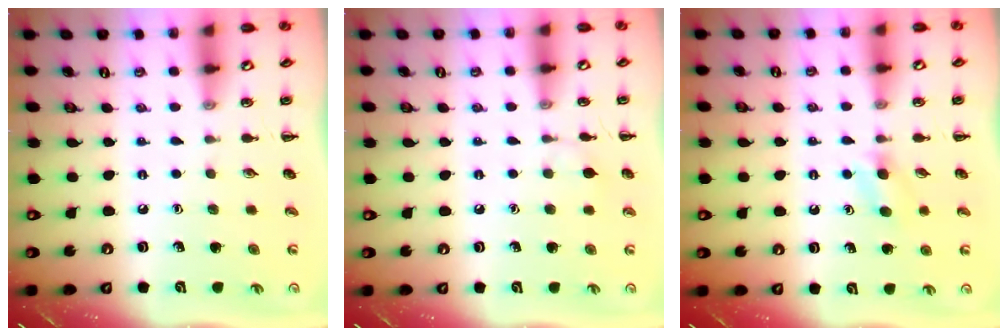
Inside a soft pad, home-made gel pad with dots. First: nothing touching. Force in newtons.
{"total": 4.5, "press": 4.2, "slide": 1.5}
{"total": 3.3, "press": 3.0, "slide": 1.3}